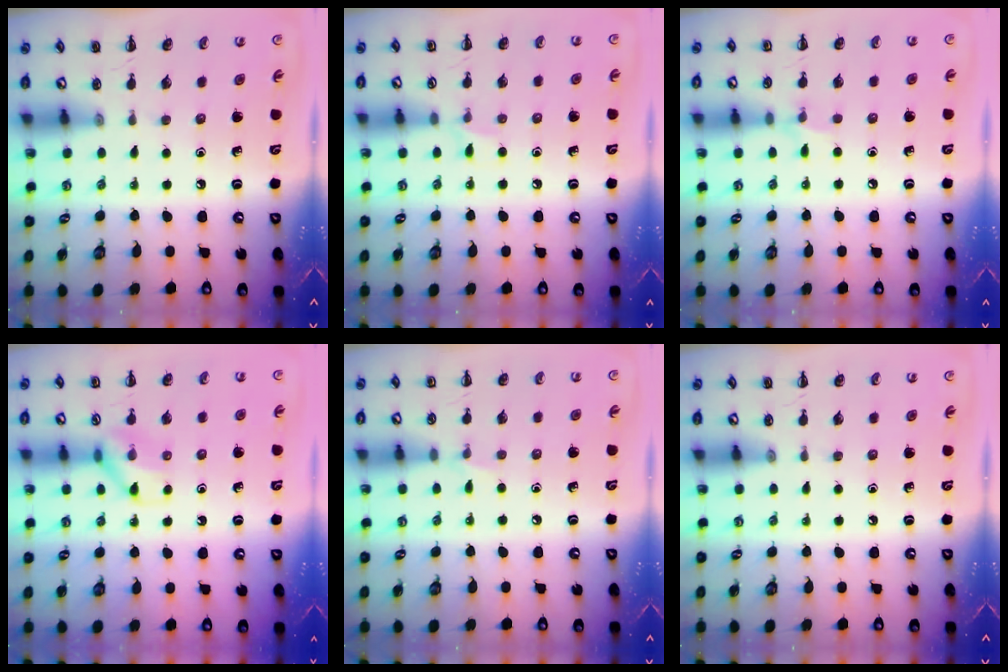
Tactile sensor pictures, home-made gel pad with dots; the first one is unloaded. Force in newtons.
{"total": 5.0, "press": 4.7, "slide": 1.8}
{"total": 5.7, "press": 5.4, "slide": 1.9}
{"total": 8.9, "press": 8.9, "slide": 0.5}
{"total": 4.2, "press": 4.0, "slide": 1.4}
{"total": 0.0}